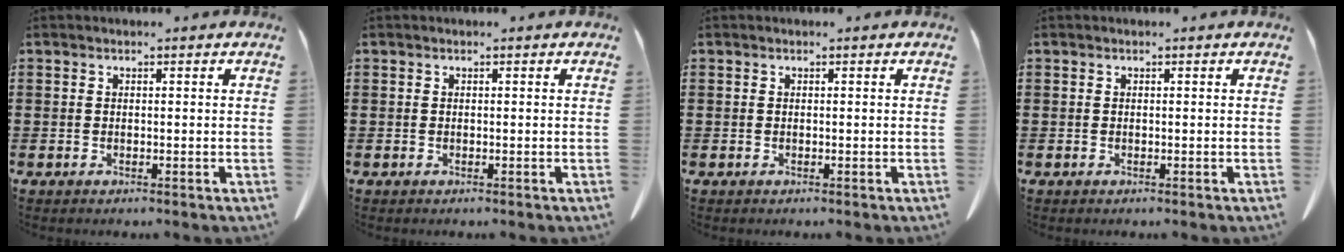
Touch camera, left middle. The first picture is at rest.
{"total": 0.0}
{"total": 0.0}
{"total": 0.0}